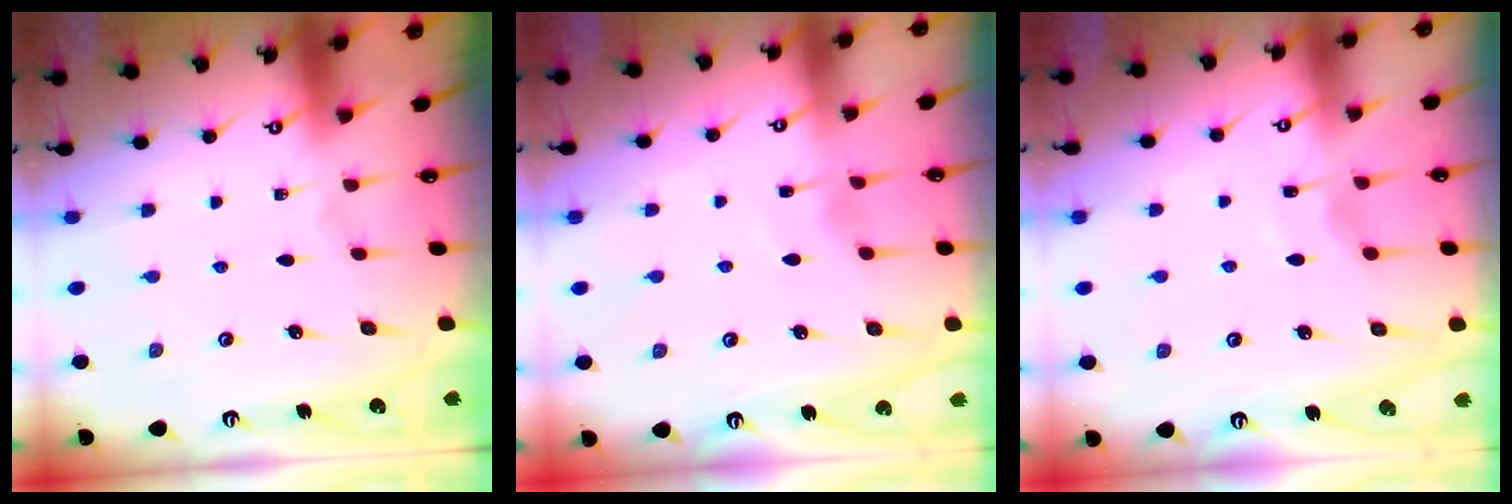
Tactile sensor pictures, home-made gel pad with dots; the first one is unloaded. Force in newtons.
{"total": 3.9, "press": 3.9, "slide": 0.6}
{"total": 3.0, "press": 2.9, "slide": 0.4}